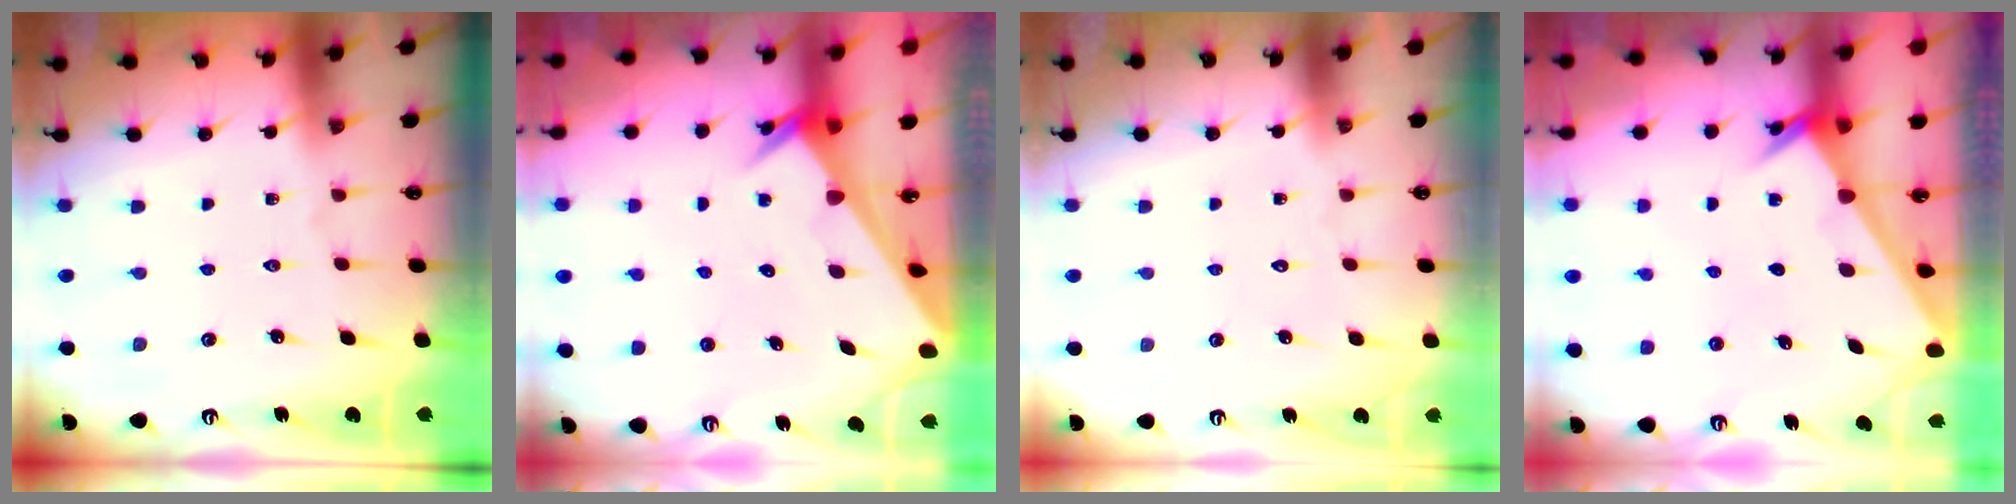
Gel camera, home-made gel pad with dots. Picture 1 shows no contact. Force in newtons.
{"total": 3.1, "press": 3.1, "slide": 0.2}
{"total": 1.5, "press": 1.5, "slide": 0.1}
{"total": 2.4, "press": 2.4, "slide": 0.2}